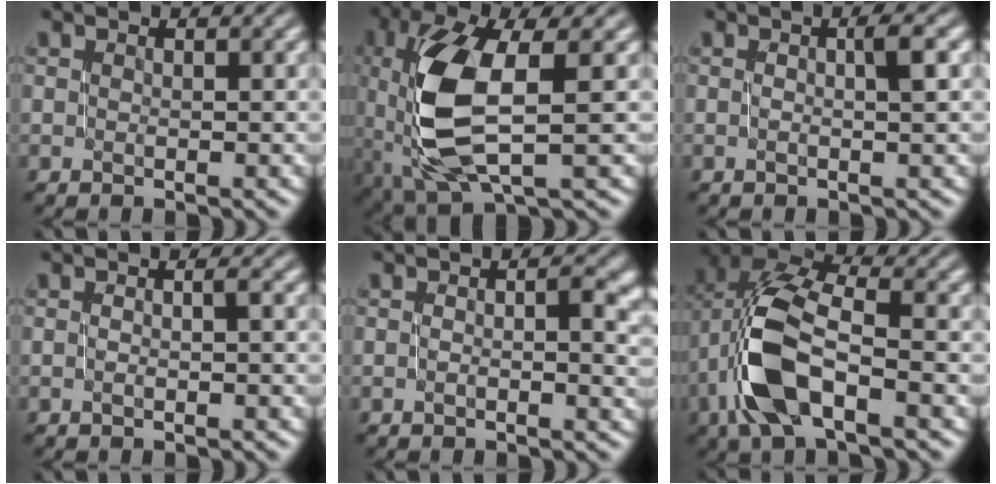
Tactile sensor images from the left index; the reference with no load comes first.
{"total": 9.1, "force": [0.2, 4.1, 8.2], "torque": [-0.185, -0.008, 0.014]}
{"total": 2.0, "force": [0.0, 0.4, 2.0], "torque": [-0.029, 0.001, -0.003]}
{"total": 0.7, "force": [-0.3, 0.1, 0.6], "torque": [-0.012, -0.004, -0.006]}
{"total": 3.1, "force": [0.0, 1.1, 2.9], "torque": [-0.045, 0.001, -0.003]}
{"total": 9.1, "force": [-2.5, 4.5, 7.5], "torque": [-0.170, 0.010, -0.056]}